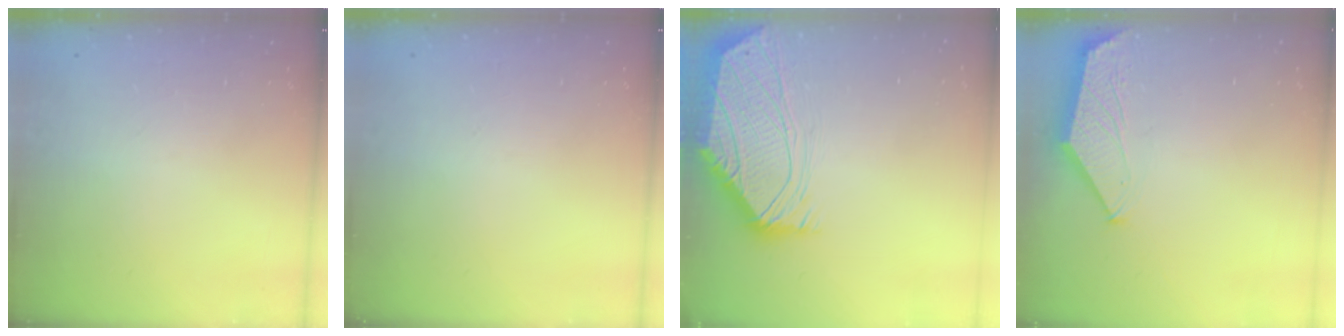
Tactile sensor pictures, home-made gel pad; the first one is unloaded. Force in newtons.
{"total": 0.0}
{"total": 0.0}
{"total": 1.6, "press": 1.5, "slide": 0.4}